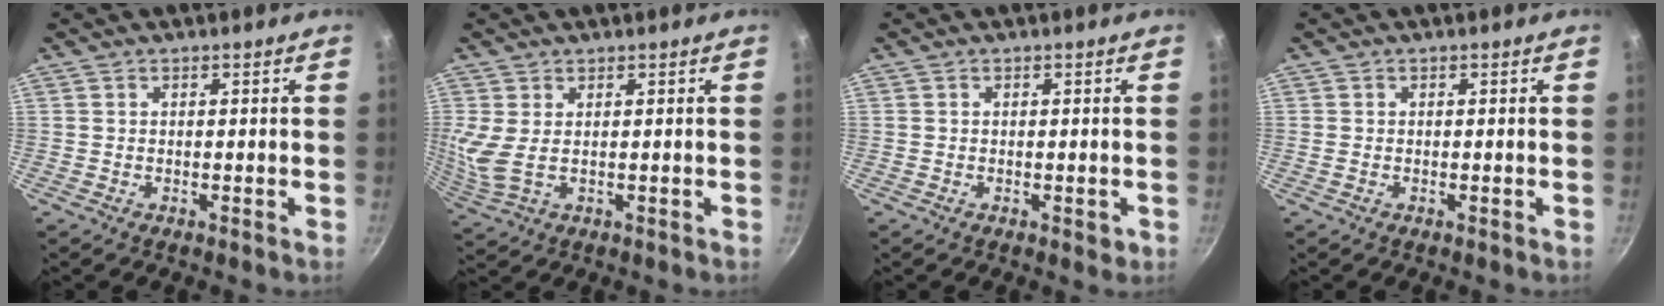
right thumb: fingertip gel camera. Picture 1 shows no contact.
{"total": 5.5, "force": [1.0, 2.5, 4.8], "torque": [-0.105, -0.008, 0.031]}
{"total": 1.6, "force": [-0.5, 1.0, 1.1], "torque": [-0.011, 0.001, -0.006]}
{"total": 0.6, "force": [-0.2, 0.5, 0.3], "torque": [-0.006, 0.001, -0.004]}